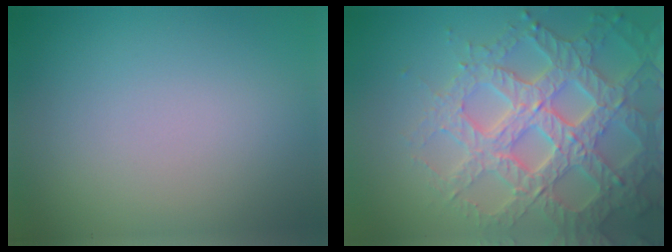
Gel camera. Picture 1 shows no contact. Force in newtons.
{"total": 7.0, "press": 6.7, "slide": 1.8}